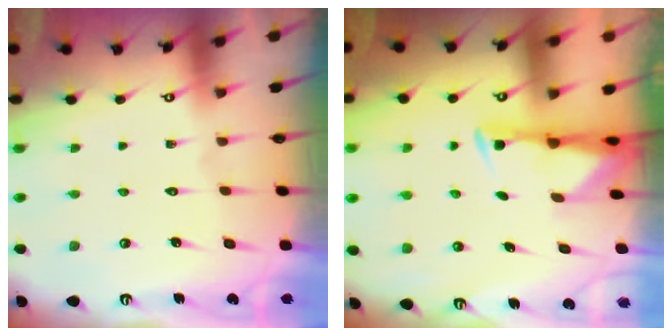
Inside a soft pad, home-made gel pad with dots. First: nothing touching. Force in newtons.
{"total": 3.1, "press": 3.1, "slide": 0.6}